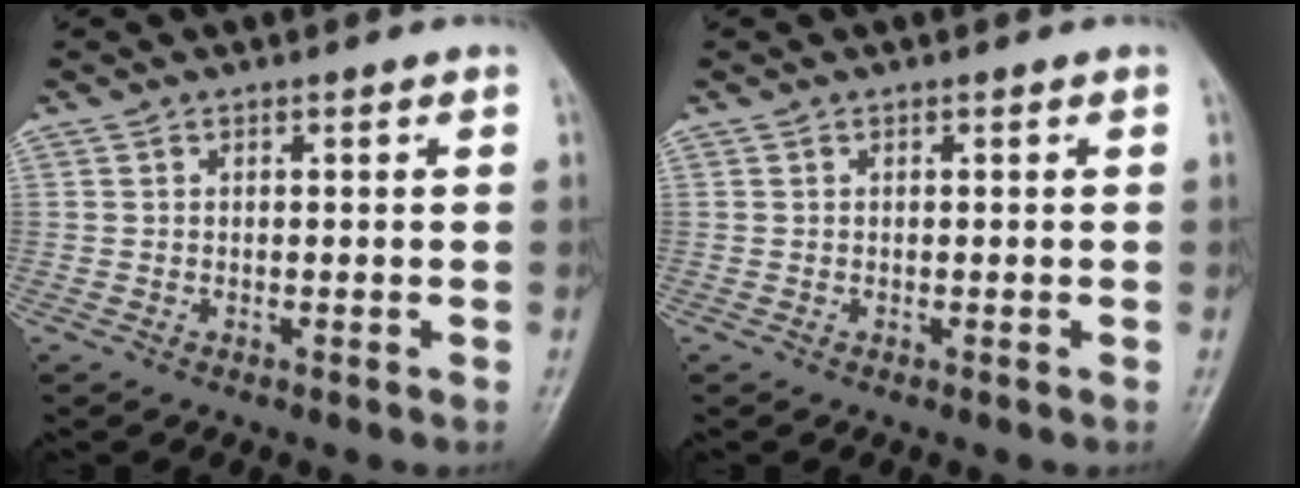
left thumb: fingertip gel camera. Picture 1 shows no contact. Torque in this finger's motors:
{"motor_torque": [0.00, 0.00, -0.04, -0.03, 0.00]}